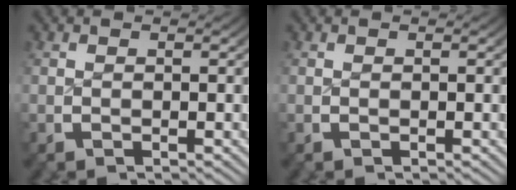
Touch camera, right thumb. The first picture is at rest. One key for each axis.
{"total": 0.0}